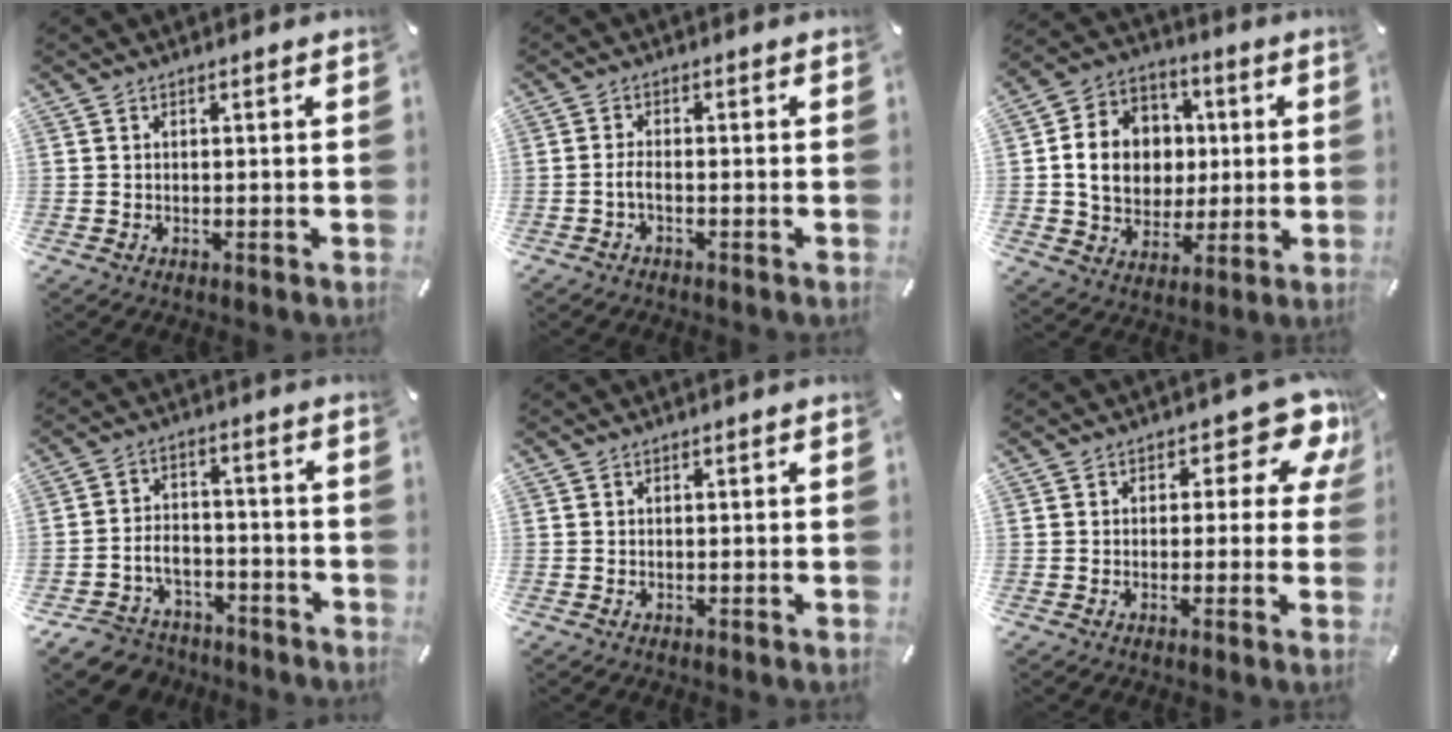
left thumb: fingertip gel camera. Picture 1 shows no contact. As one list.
[{"total": 2.5, "force": [-1.4, 0.9, 1.9], "torque": [-0.047, 0.001, -0.029]}, {"total": 13.4, "force": [0.6, 11.9, 6.0], "torque": [-0.109, 0.014, 0.019]}, {"total": 7.6, "force": [-4.2, 5.9, 2.1], "torque": [-0.049, 0.026, -0.077]}, {"total": 0.0}, {"total": 9.8, "force": [4.6, 4.9, 7.1], "torque": [-0.087, -0.031, 0.077]}]